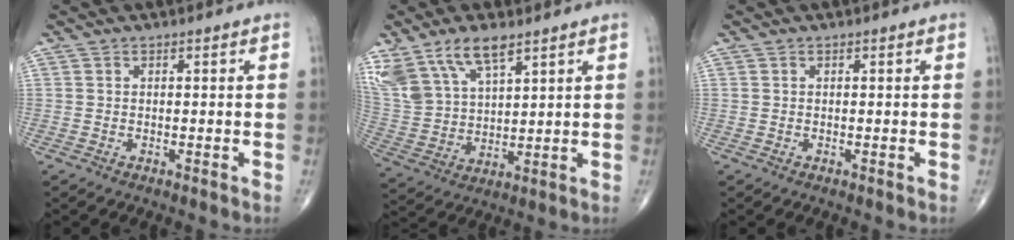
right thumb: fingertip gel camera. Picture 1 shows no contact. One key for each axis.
{"total": 14.6, "fx": 9.4, "fy": 6.7, "fz": 9.0, "tx": -0.175, "ty": -0.026, "tz": 0.196}
{"total": 0.0}